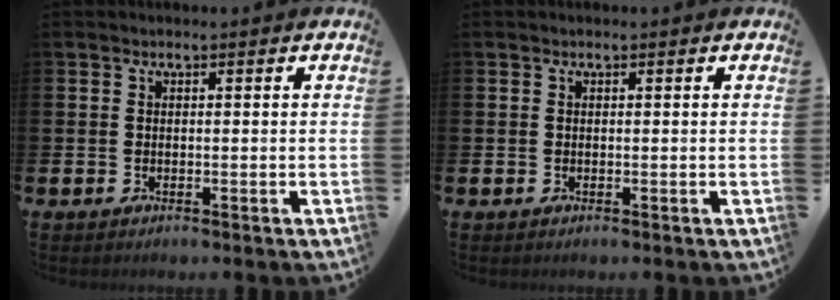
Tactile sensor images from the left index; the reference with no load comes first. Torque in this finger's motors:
{"motor_torque": [-0.08, -0.04, 0.06, -0.01]}